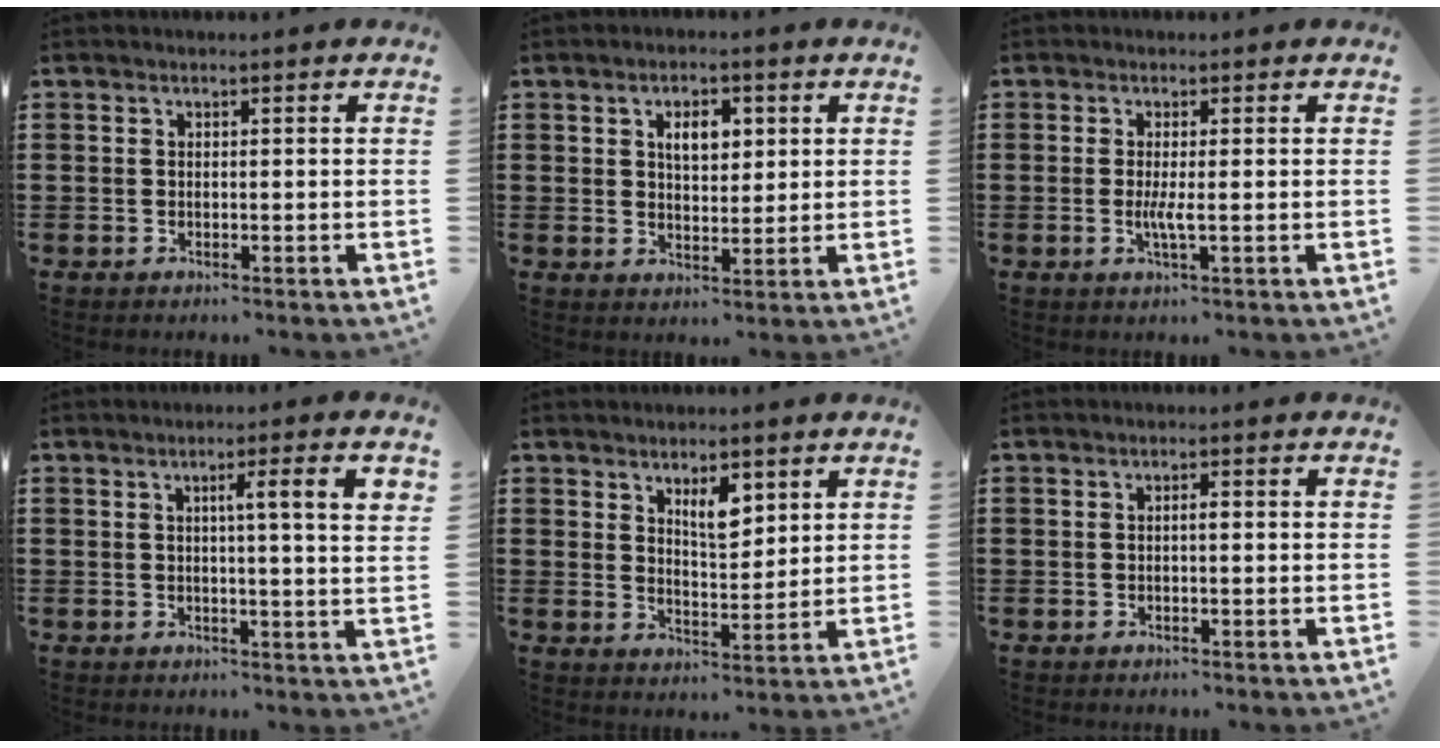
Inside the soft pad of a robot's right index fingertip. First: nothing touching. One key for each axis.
{"total": 4.2, "fx": 1.5, "fy": 2.3, "fz": 3.2, "tx": -0.053, "ty": 0.005, "tz": 0.020}
{"total": 2.5, "fx": -0.4, "fy": 0.2, "fz": 2.5, "tx": -0.045, "ty": -0.004, "tz": -0.007}
{"total": 5.3, "fx": 1.5, "fy": -0.1, "fz": 5.1, "tx": -0.090, "ty": -0.006, "tz": 0.018}
{"total": 5.1, "fx": 2.9, "fy": 2.1, "fz": 3.6, "tx": -0.054, "ty": -0.003, "tz": 0.045}
{"total": 0.9, "fx": -0.1, "fy": 0.2, "fz": 0.9, "tx": -0.016, "ty": -0.002, "tz": -0.001}